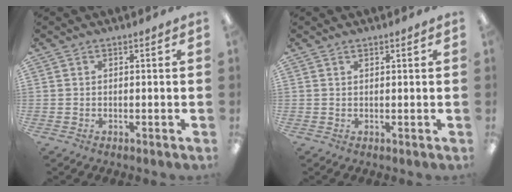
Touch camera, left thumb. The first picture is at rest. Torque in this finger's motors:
{"motor_torque": [-0.08, 0.13, -0.05, -0.10, -0.02]}